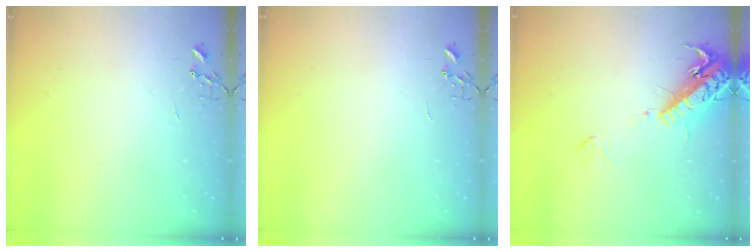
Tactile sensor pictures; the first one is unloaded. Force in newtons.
{"total": 0.0}
{"total": 16.4, "press": 15.9, "slide": 3.8}